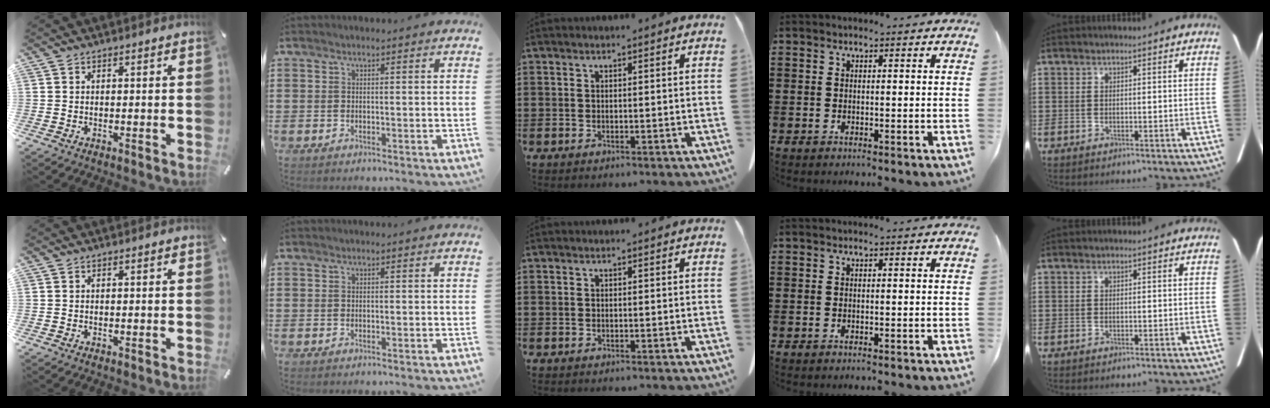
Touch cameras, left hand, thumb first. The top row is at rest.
{}